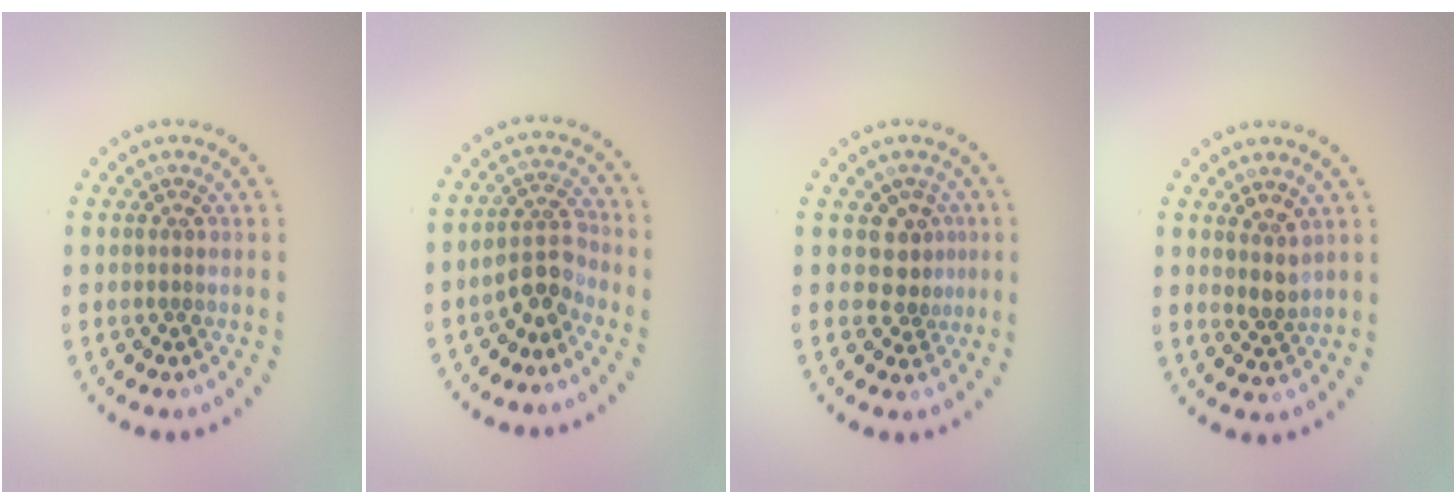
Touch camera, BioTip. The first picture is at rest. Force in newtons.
{"total": 2.9, "press": 2.5, "slide": 1.4}
{"total": 2.5, "press": 1.9, "slide": 1.6}
{"total": 2.0, "press": 1.6, "slide": 1.2}